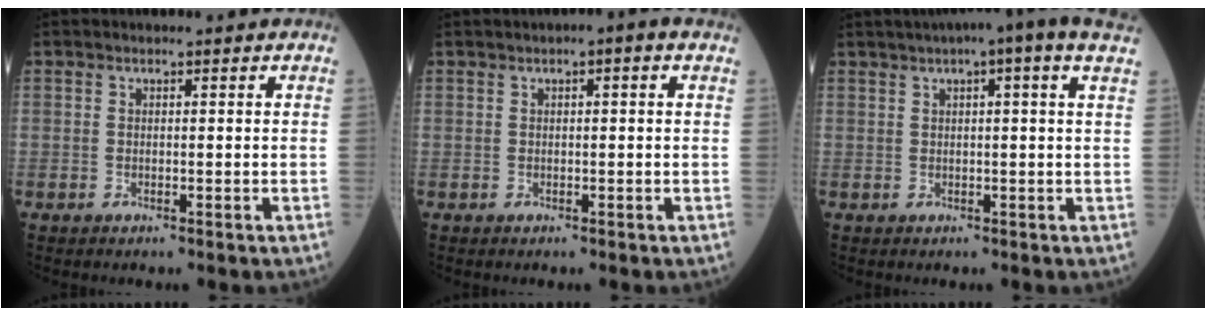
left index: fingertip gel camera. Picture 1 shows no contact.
{"total": 2.4, "force": [1.3, 0.6, 2.0], "torque": [-0.029, 0.020, 0.019]}
{"total": 9.9, "force": [7.0, 0.3, 7.0], "torque": [-0.106, 0.036, 0.086]}